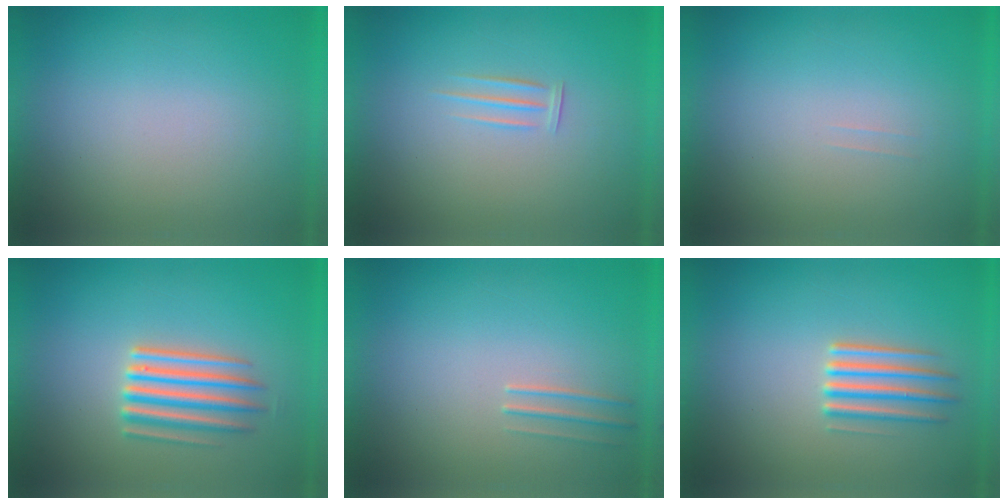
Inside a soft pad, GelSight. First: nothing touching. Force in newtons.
{"total": 1.7}
{"total": 1.1}
{"total": 4.7}
{"total": 1.4}
{"total": 2.4}